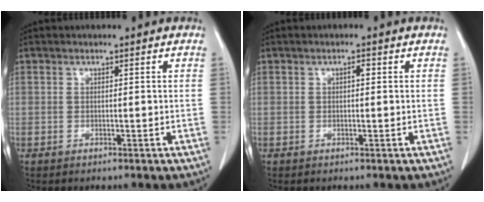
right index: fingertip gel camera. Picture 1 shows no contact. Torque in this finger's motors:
{"motor_torque": [0.29, -0.12, 0.03, 0.03]}